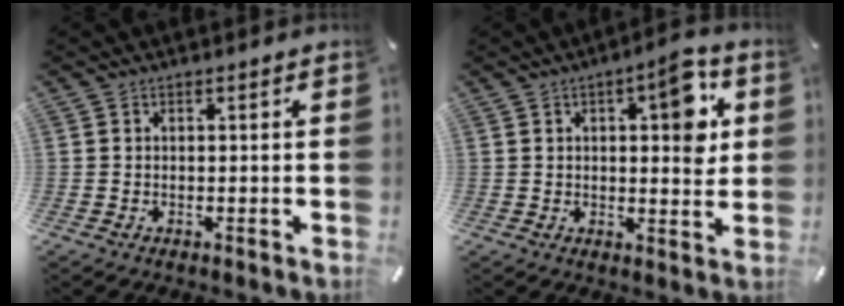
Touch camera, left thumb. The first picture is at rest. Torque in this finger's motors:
{"motor_torque": [0.23, 0.45, 0.44, 0.32, 0.10]}